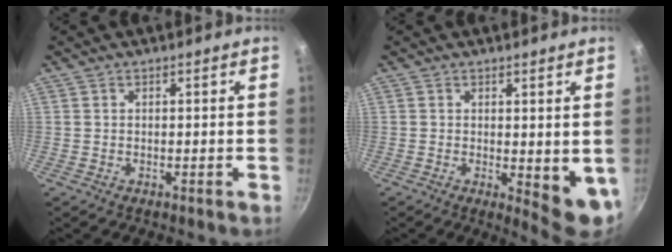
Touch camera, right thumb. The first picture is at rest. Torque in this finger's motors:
{"motor_torque": [-0.22, 0.62, 0.04, -0.08, 0.04]}